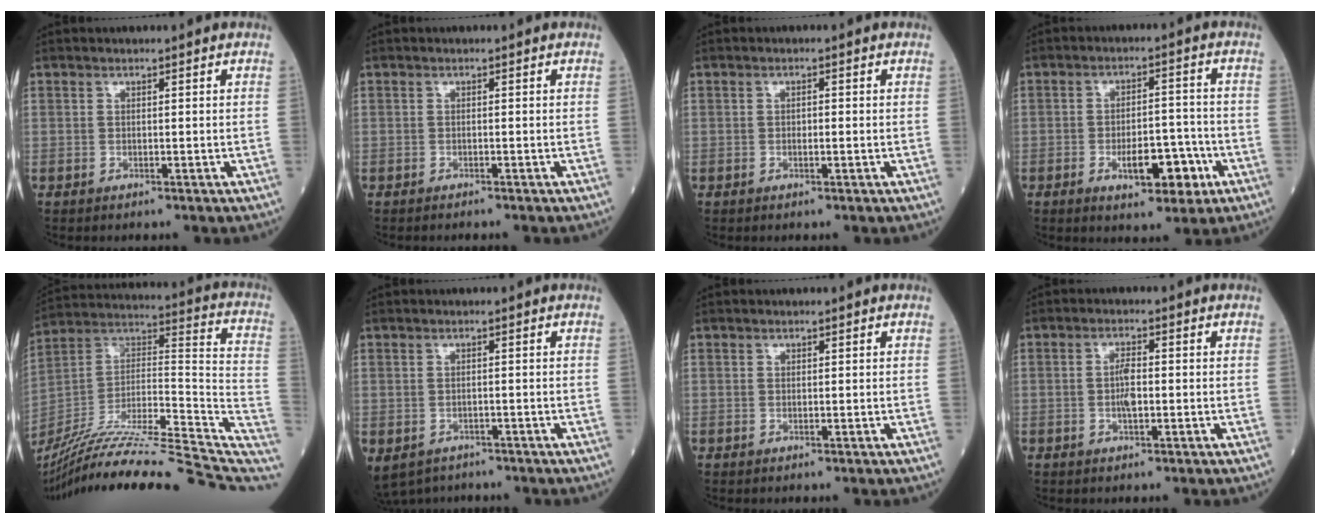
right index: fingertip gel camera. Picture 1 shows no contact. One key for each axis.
{"total": 1.7, "fx": -1.5, "fy": 0.0, "fz": 0.8, "tx": -0.012, "ty": -0.001, "tz": -0.019}
{"total": 1.0, "fx": -0.2, "fy": 0.3, "fz": 0.9, "tx": -0.018, "ty": 0.001, "tz": -0.004}
{"total": 8.1, "fx": -3.2, "fy": 3.2, "fz": 6.7, "tx": -0.102, "ty": 0.006, "tz": -0.044}
{"total": 32.5, "fx": -27.1, "fy": 2.8, "fz": 17.8, "tx": -0.232, "ty": -0.014, "tz": -0.413}
{"total": 6.7, "fx": -5.3, "fy": 3.8, "fz": 1.6, "tx": -0.034, "ty": -0.008, "tz": -0.074}
{"total": 0.0}
{"total": 3.1, "fx": -0.3, "fy": 0.9, "fz": 2.9, "tx": -0.059, "ty": 0.001, "tz": -0.006}